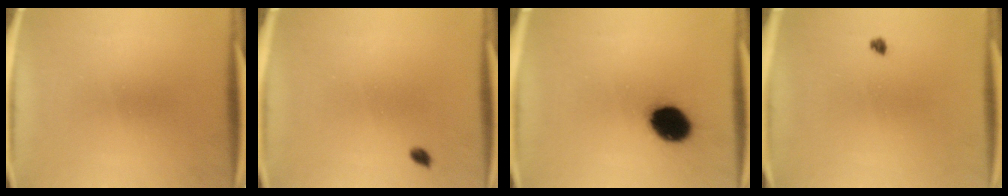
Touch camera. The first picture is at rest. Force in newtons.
{"total": 1.0}
{"total": 11.8}
{"total": 1.0}